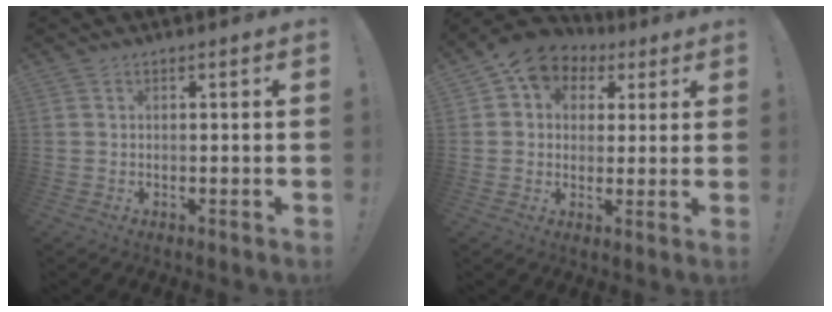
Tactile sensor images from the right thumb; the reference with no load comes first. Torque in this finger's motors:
{"motor_torque": [1.09, 1.36, 0.73, 0.18, 0.08]}